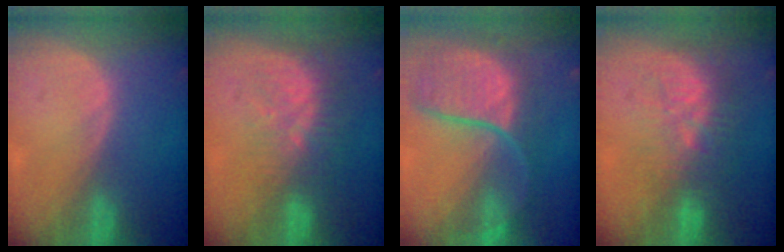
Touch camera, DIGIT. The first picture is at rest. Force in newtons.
{"total": 9.0, "press": 7.6, "slide": 4.9}
{"total": 10.7, "press": 9.7, "slide": 4.4}
{"total": 9.2, "press": 8.5, "slide": 3.4}